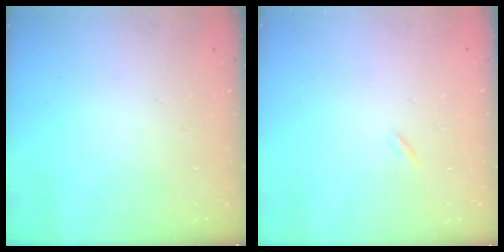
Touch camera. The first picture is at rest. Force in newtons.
{"total": 0.0}